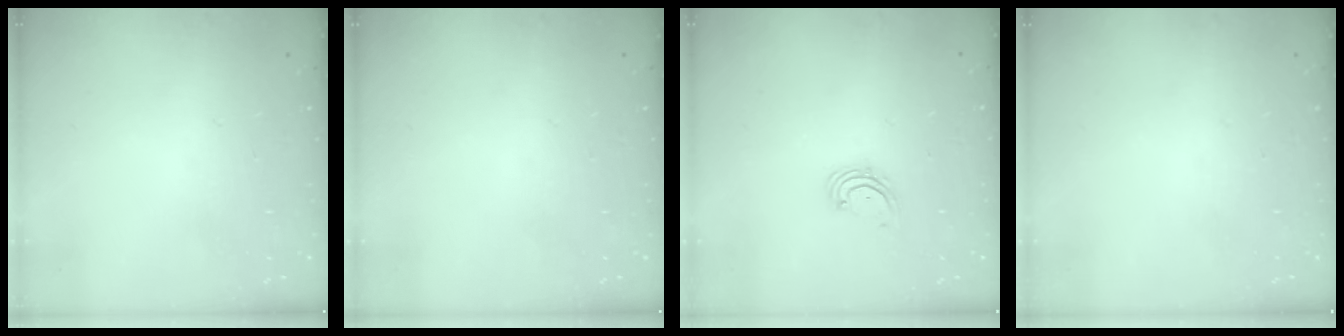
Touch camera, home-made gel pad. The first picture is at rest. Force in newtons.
{"total": 0.0}
{"total": 2.0, "press": 2.0, "slide": 0.4}
{"total": 0.0}